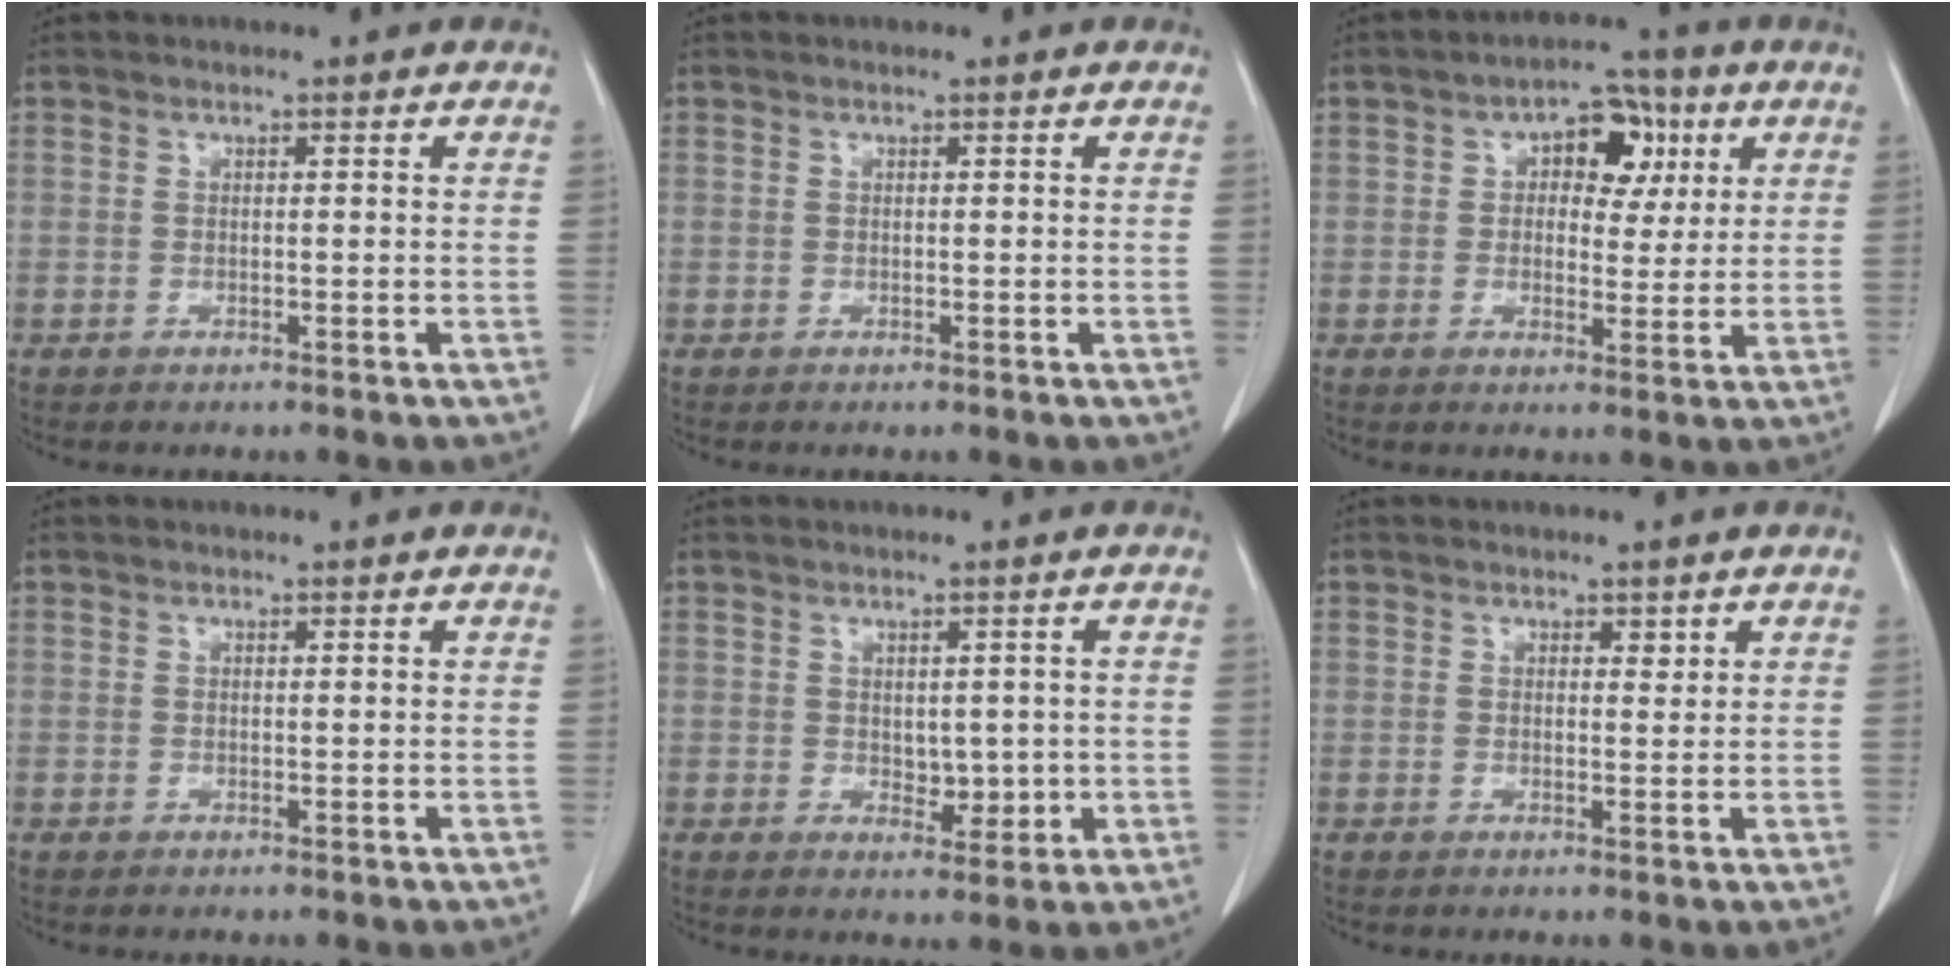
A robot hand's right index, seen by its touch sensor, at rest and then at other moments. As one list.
[{"total": 0.0}, {"total": 7.6, "force": [2.4, 4.4, 5.6], "torque": [-0.071, 0.024, 0.034]}, {"total": 0.0}, {"total": 3.3, "force": [-0.1, 2.1, 2.6], "torque": [-0.027, -0.004, 0.008]}, {"total": 1.1, "force": [0.7, 0.6, 0.6], "torque": [-0.005, -0.005, 0.009]}]